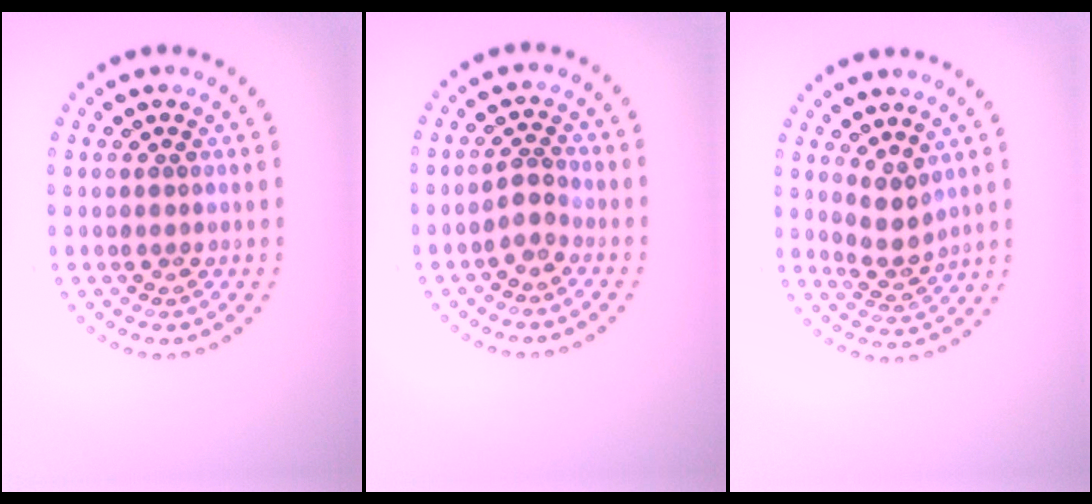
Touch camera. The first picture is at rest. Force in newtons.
{"total": 1.6, "press": 1.1, "slide": 1.1}
{"total": 2.2, "press": 1.7, "slide": 1.4}